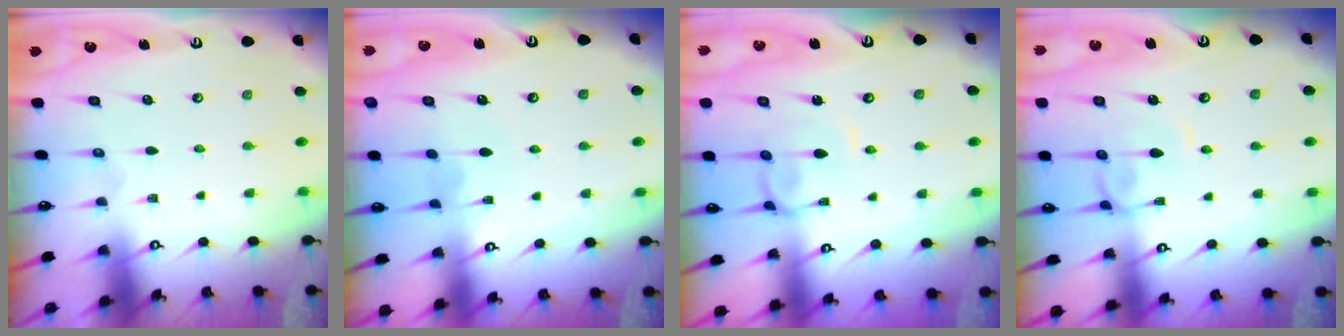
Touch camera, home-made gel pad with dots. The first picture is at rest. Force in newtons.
{"total": 2.3, "press": 2.3, "slide": 0.2}
{"total": 2.0, "press": 1.9, "slide": 0.5}
{"total": 1.9, "press": 1.9, "slide": 0.2}